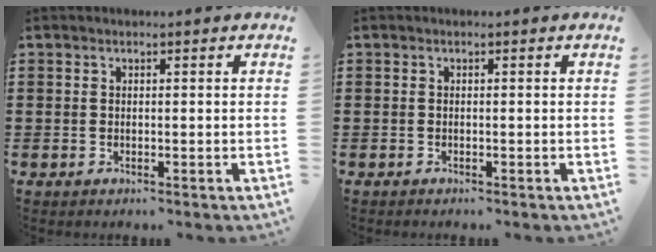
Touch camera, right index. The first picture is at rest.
{"total": 0.0}